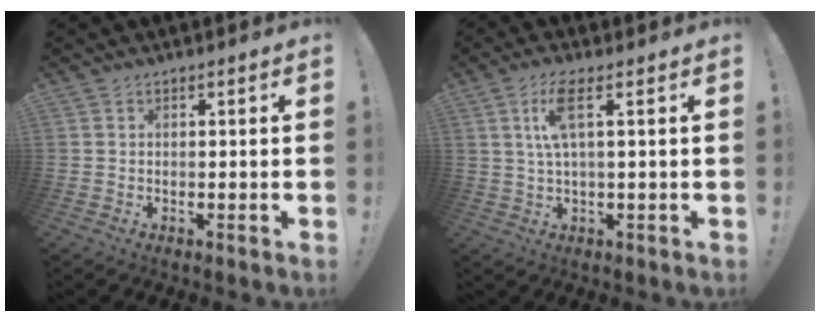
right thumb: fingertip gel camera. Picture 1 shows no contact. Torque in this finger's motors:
{"motor_torque": [0.22, 0.04, 0.06, 0.14, 0.03]}